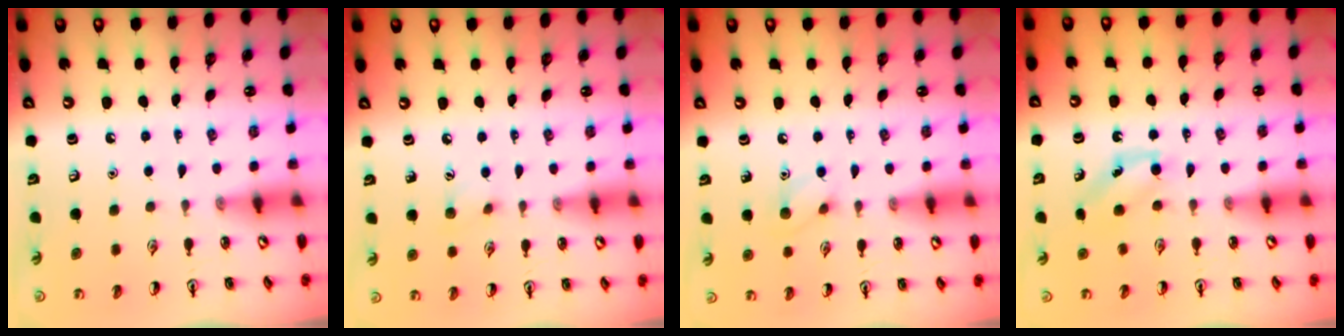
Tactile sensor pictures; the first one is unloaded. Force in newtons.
{"total": 4.2, "press": 4.0, "slide": 1.2}
{"total": 6.4, "press": 6.3, "slide": 1.4}
{"total": 4.4, "press": 4.2, "slide": 1.4}